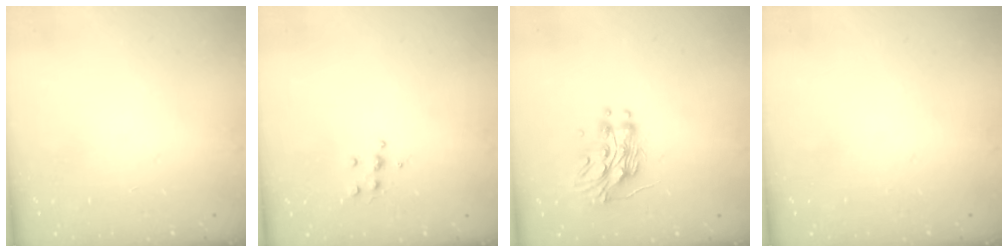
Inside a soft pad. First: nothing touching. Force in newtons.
{"total": 5.5, "press": 5.4, "slide": 0.9}
{"total": 11.8, "press": 11.7, "slide": 0.4}
{"total": 0.0}